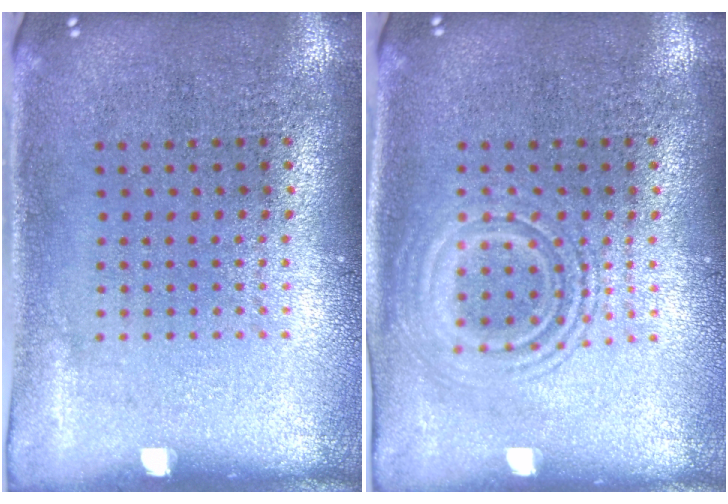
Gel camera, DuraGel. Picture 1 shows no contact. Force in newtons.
{"total": 1.6, "press": 1.6, "slide": 0.3}